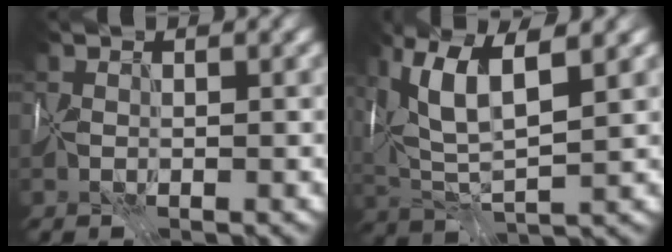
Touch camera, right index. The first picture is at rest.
{"total": 9.0, "force": [4.0, 3.3, 7.4], "torque": [-0.165, 0.011, 0.073]}